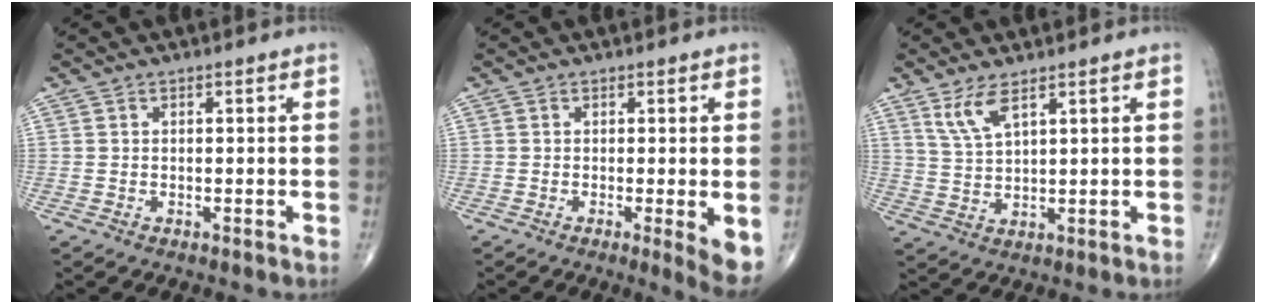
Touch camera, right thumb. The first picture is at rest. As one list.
[{"total": 4.9, "force": [-0.9, 0.7, 4.8], "torque": [-0.073, -0.017, -0.016]}, {"total": 5.2, "force": [3.2, 1.5, 3.8], "torque": [-0.081, -0.018, 0.073]}]